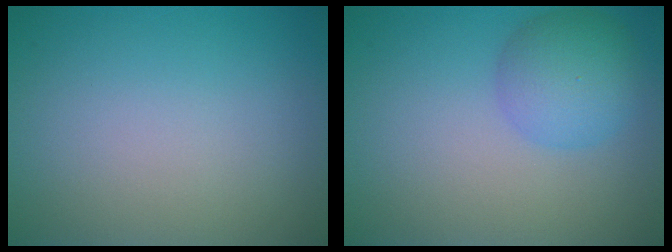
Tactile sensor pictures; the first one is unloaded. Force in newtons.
{"total": 4.2, "press": 4.2, "slide": 0.2}